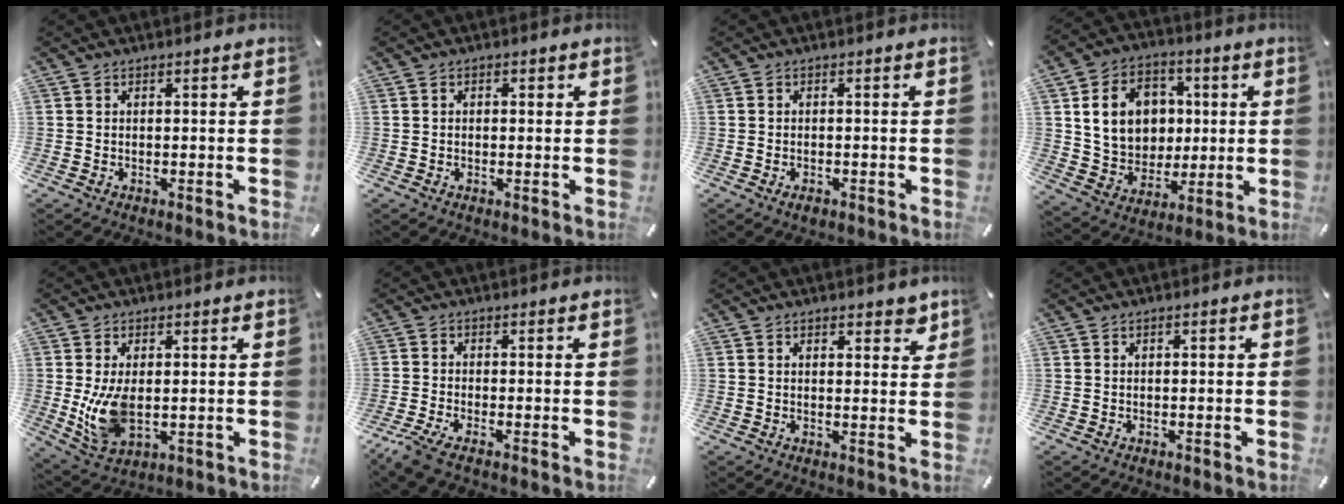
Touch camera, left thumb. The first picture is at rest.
{"total": 1.2, "force": [-0.1, 1.0, 0.7], "torque": [-0.014, 0.006, -0.003]}
{"total": 1.9, "force": [-1.0, 0.9, 1.3], "torque": [-0.023, 0.002, -0.017]}
{"total": 14.5, "force": [2.7, 12.5, 6.9], "torque": [-0.125, 0.006, 0.057]}
{"total": 9.6, "force": [-0.1, 5.8, 7.6], "torque": [-0.169, -0.016, -0.005]}
{"total": 3.5, "force": [-2.2, 0.5, 2.6], "torque": [-0.055, -0.006, -0.038]}
{"total": 3.1, "force": [2.1, 1.7, 1.4], "torque": [-0.008, -0.007, 0.033]}
{"total": 0.7, "force": [0.0, 0.4, 0.6], "torque": [-0.010, 0.002, -0.001]}